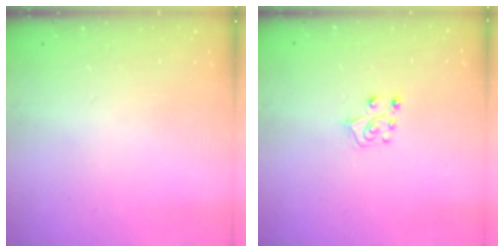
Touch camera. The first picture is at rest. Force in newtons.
{"total": 6.8, "press": 6.8, "slide": 0.4}